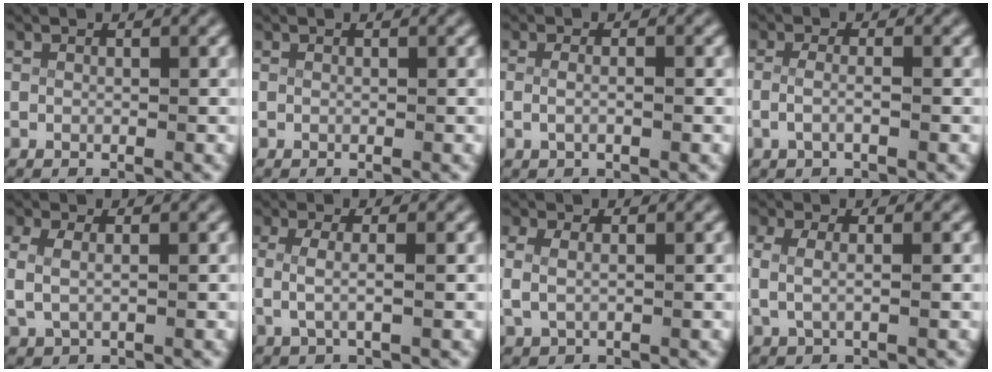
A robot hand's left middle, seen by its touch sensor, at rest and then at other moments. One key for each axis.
{"total": 0.0}
{"total": 1.5, "fx": -0.6, "fy": 0.5, "fz": 1.2, "tx": -0.037, "ty": -0.008, "tz": -0.006}
{"total": 1.7, "fx": -0.8, "fy": 0.4, "fz": 1.4, "tx": -0.043, "ty": -0.011, "tz": -0.008}
{"total": 3.4, "fx": 0.6, "fy": 2.6, "fz": 2.1, "tx": -0.065, "ty": -0.006, "tz": 0.016}
{"total": 2.6, "fx": 0.1, "fy": 0.9, "fz": 2.5, "tx": -0.063, "ty": -0.008, "tz": 0.009}
{"total": 2.8, "fx": 0.5, "fy": 2.1, "fz": 1.7, "tx": -0.053, "ty": -0.006, "tz": 0.016}
{"total": 3.2, "fx": 0.5, "fy": 2.0, "fz": 2.4, "tx": -0.063, "ty": -0.002, "tz": 0.012}